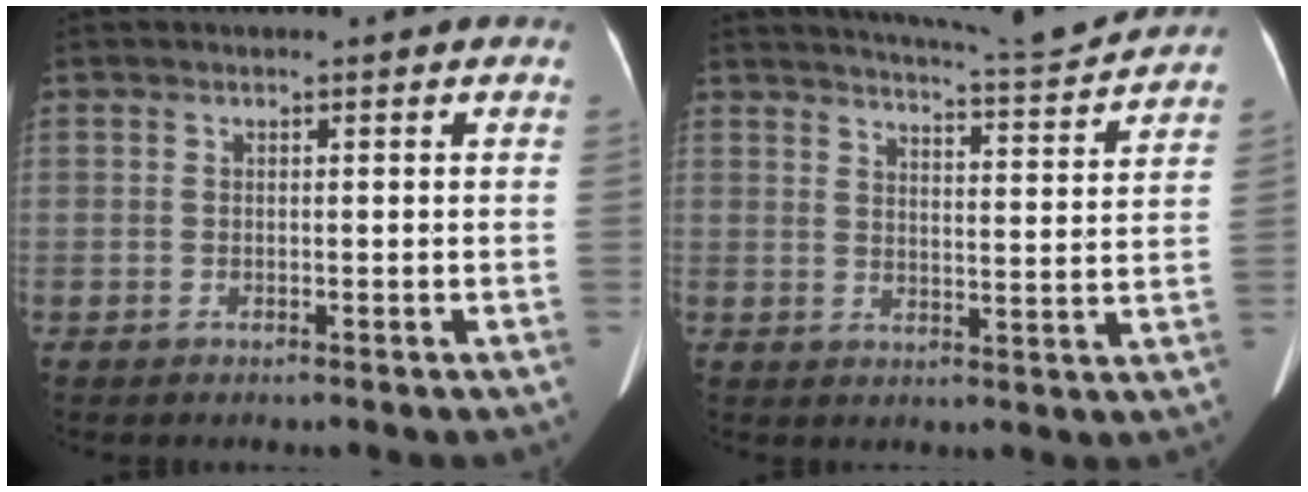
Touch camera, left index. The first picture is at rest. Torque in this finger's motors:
{"motor_torque": [0.36, -0.42, -0.03, 0.03]}